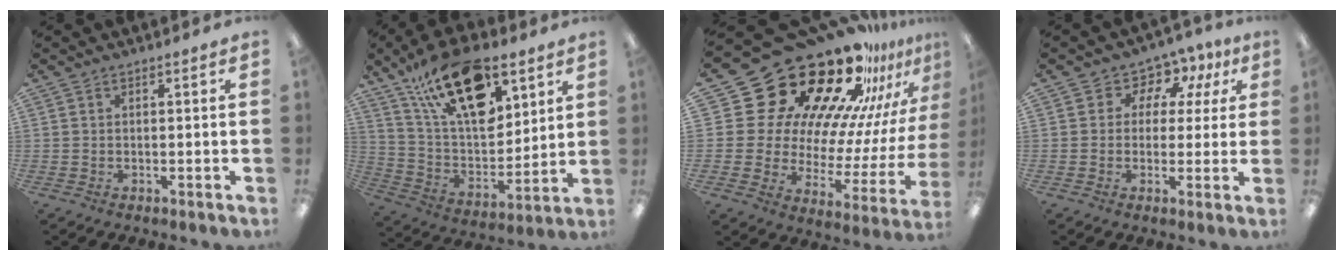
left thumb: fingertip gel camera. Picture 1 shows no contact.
{"total": 23.0, "force": [14.1, 10.7, 14.7], "torque": [-0.264, -0.074, 0.243]}
{"total": 28.3, "force": [21.2, 14.0, 12.6], "torque": [-0.172, -0.192, 0.396]}
{"total": 4.3, "force": [0.9, 4.0, 1.3], "torque": [-0.025, 0.004, 0.012]}